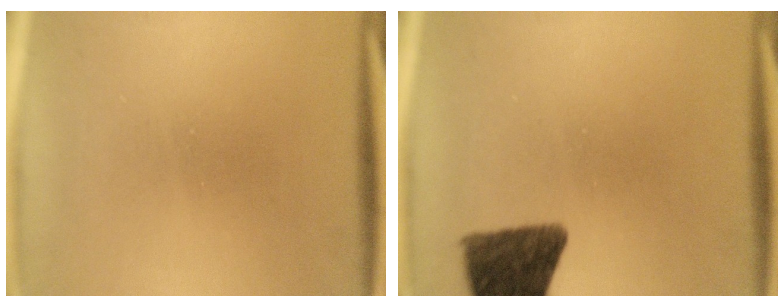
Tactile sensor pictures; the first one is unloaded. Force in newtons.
{"total": 11.2}